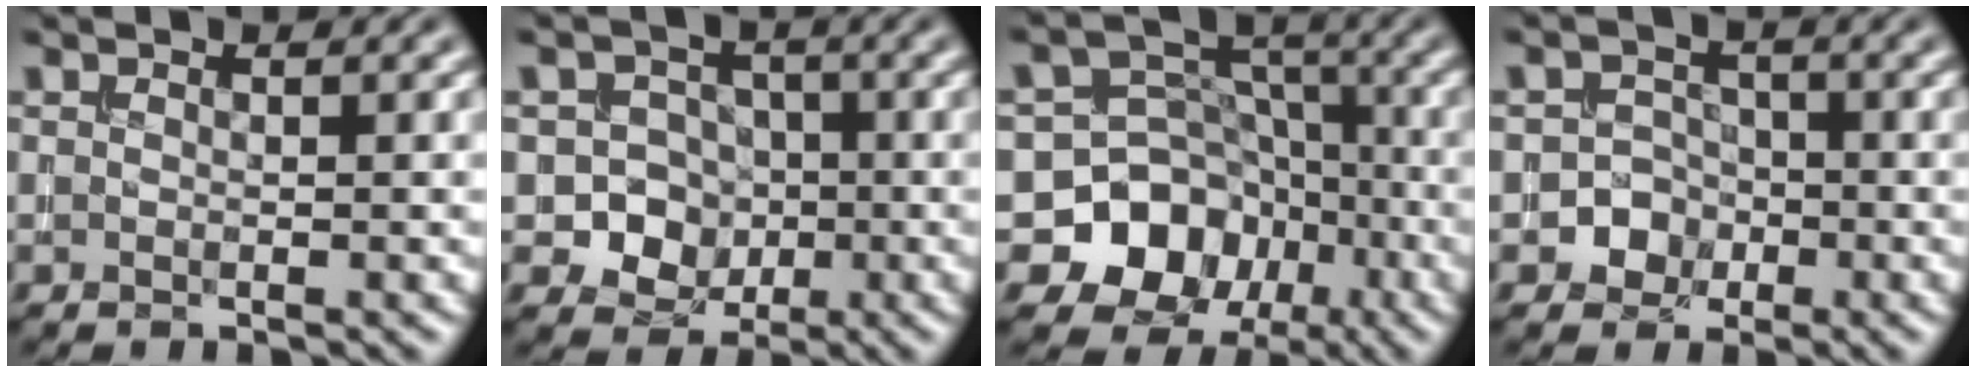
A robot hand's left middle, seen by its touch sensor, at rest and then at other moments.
{"total": 4.8, "force": [-1.1, 4.3, 1.8], "torque": [-0.005, 0.004, -0.036]}
{"total": 9.9, "force": [-4.3, 8.6, 2.5], "torque": [-0.033, 0.005, -0.106]}
{"total": 2.5, "force": [-1.0, 2.3, 0.3], "torque": [0.019, 0.006, -0.026]}